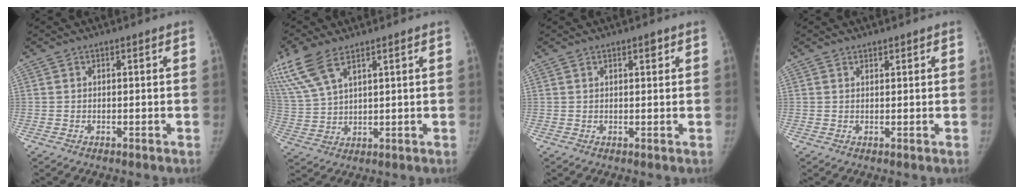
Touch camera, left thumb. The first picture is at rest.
{"total": 13.0, "force": [8.3, 5.3, 8.4], "torque": [-0.199, -0.008, 0.175]}
{"total": 1.3, "force": [0.8, 0.5, 0.8], "torque": [0.000, -0.009, 0.011]}
{"total": 0.8, "force": [0.7, 0.3, -0.1], "torque": [0.012, -0.012, 0.011]}